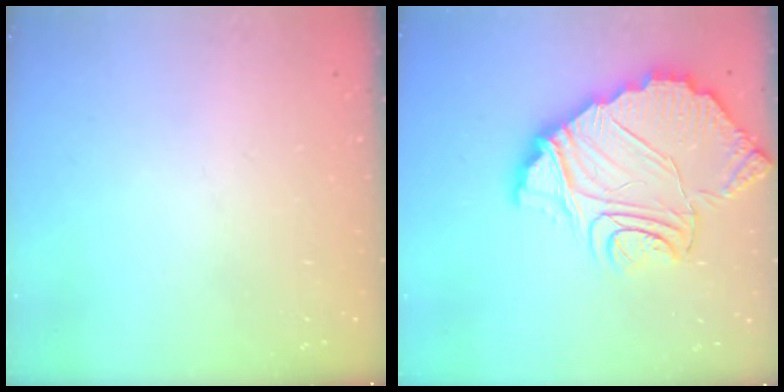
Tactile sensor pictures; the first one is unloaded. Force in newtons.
{"total": 14.2, "press": 14.1, "slide": 1.5}